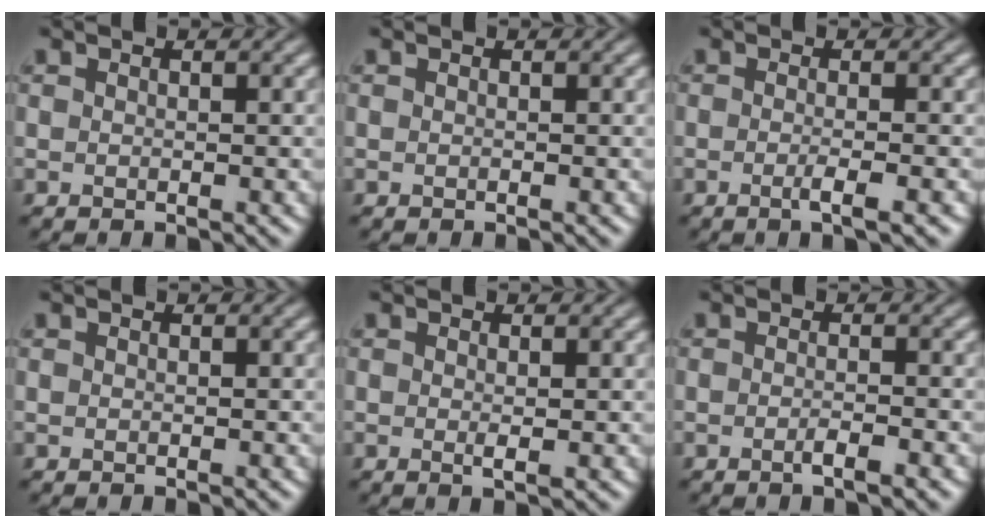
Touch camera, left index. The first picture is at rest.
{"total": 0.0}
{"total": 2.5, "force": [-0.8, 0.6, 2.3], "torque": [-0.029, 0.001, -0.019]}
{"total": 0.0}
{"total": 1.1, "force": [0.0, 0.1, 1.1], "torque": [-0.018, -0.003, -0.001]}
{"total": 2.0, "force": [-0.9, 0.4, 1.7], "torque": [-0.022, 0.001, -0.018]}